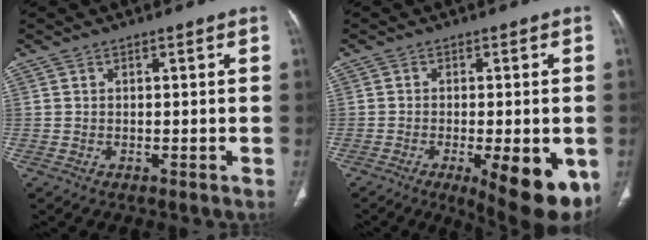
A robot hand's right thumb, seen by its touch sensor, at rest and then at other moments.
{"total": 13.9, "force": [-5.0, 4.6, 12.1], "torque": [-0.124, -0.012, -0.057]}